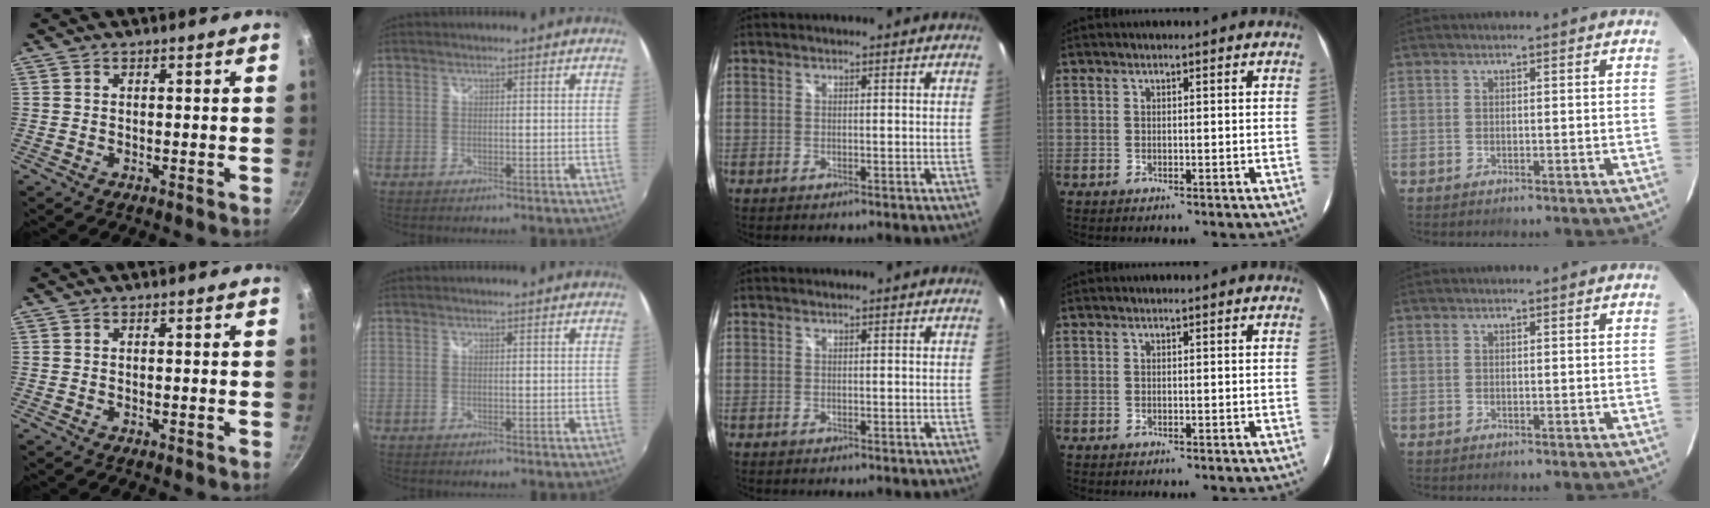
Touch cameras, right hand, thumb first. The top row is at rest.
{}